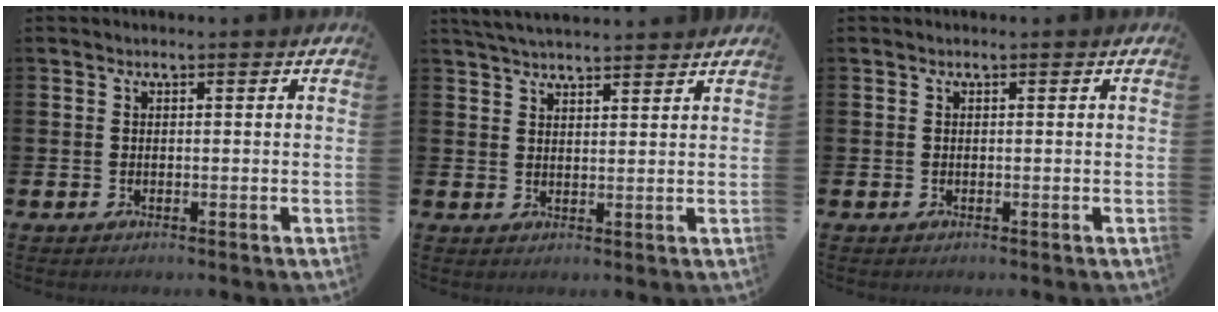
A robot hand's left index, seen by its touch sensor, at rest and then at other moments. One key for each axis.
{"total": 4.0, "fx": 3.9, "fy": 0.2, "fz": 0.6, "tx": -0.018, "ty": -0.014, "tz": 0.072}
{"total": 0.0}